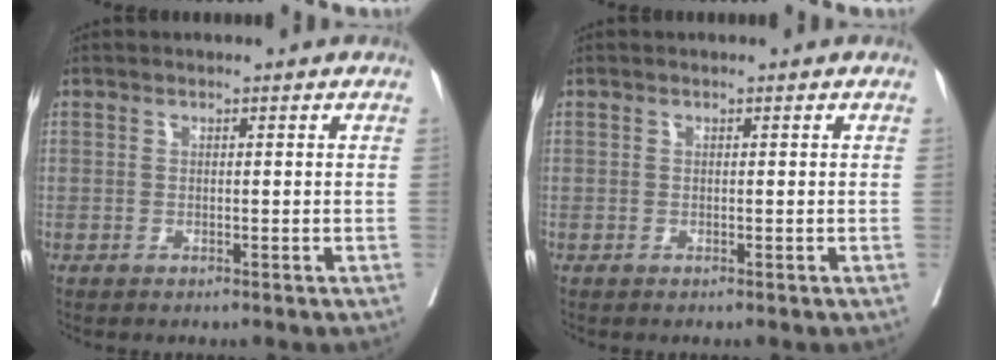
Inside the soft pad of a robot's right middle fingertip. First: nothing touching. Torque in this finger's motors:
{"motor_torque": [0.15, -0.15, -0.12, -0.07]}